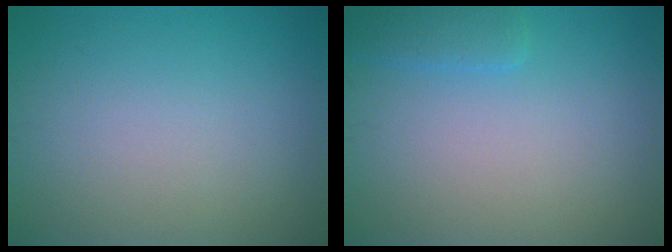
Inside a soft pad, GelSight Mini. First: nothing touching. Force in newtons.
{"total": 1.6, "press": 1.6, "slide": 0.1}